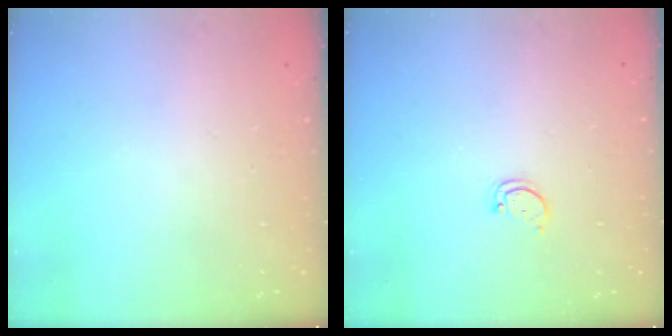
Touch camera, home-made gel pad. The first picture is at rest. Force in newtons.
{"total": 2.6, "press": 2.5, "slide": 0.4}